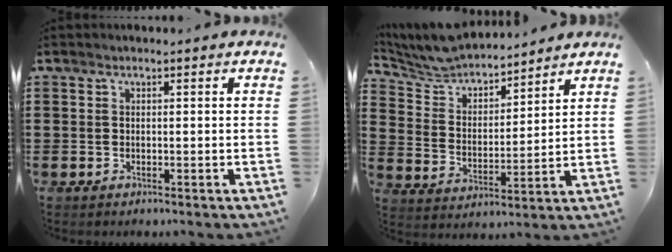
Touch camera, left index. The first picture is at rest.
{"total": 6.3, "force": [6.1, 1.2, 0.7], "torque": [-0.050, -0.039, 0.107]}